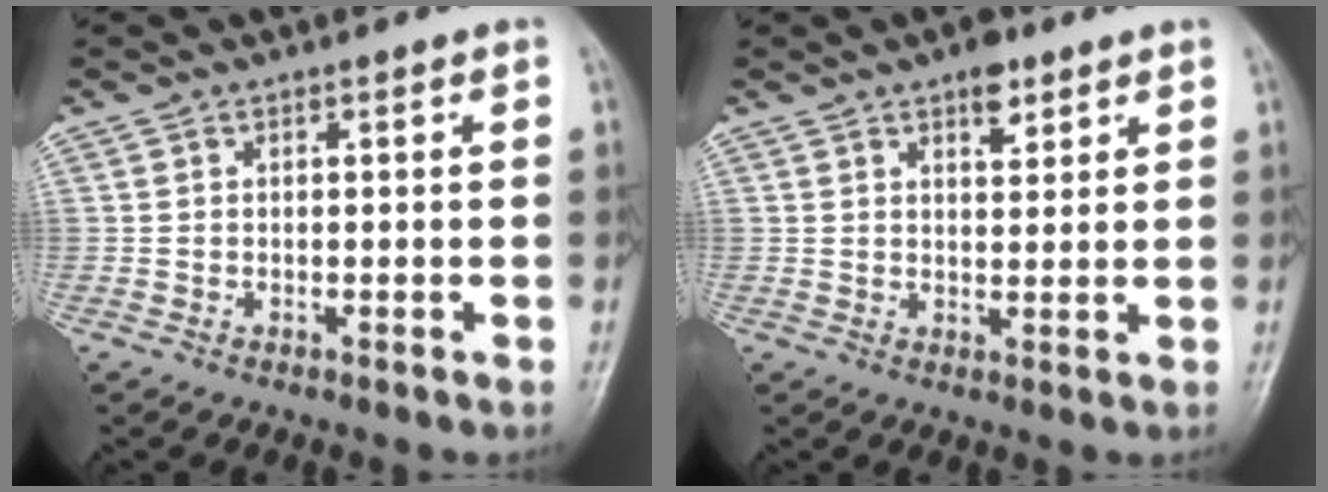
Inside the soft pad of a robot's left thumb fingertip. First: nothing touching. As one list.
[{"total": 4.6, "force": [2.8, 2.3, 2.8], "torque": [-0.022, -0.014, 0.040]}]